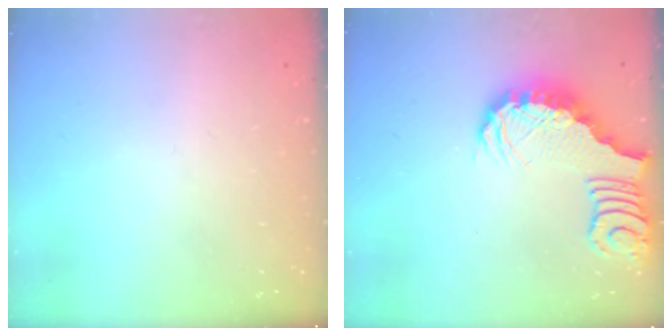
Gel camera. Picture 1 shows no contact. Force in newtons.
{"total": 2.6, "press": 2.5, "slide": 0.5}